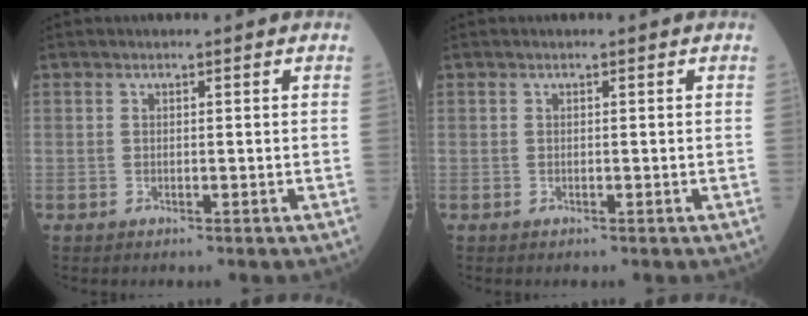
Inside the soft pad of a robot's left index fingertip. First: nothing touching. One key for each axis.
{"total": 0.0}